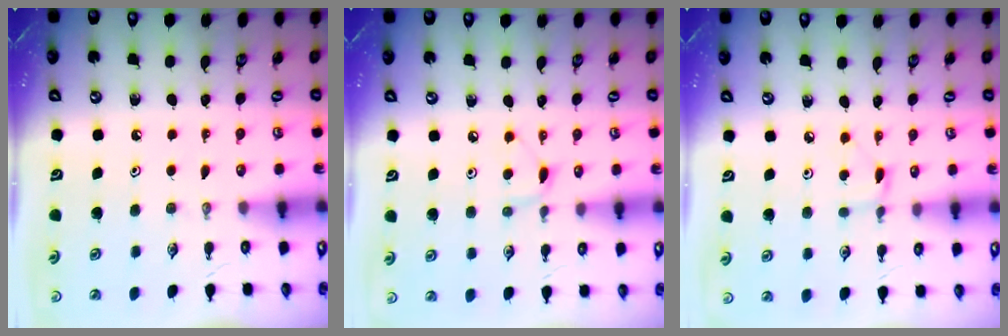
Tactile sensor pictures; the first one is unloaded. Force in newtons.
{"total": 5.6, "press": 5.6, "slide": 0.6}
{"total": 2.0, "press": 2.0, "slide": 0.1}